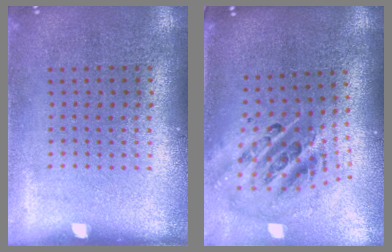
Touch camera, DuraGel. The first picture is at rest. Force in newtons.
{"total": 2.7, "press": 1.9, "slide": 1.9}